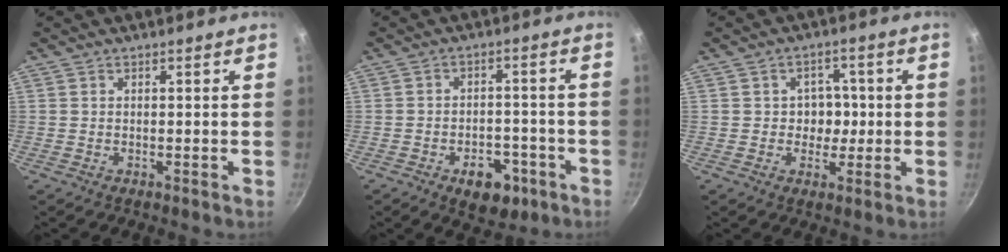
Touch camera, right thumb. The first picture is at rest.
{"total": 8.7, "force": [-5.4, 5.2, 4.4], "torque": [-0.034, 0.051, -0.076]}
{"total": 5.3, "force": [-0.1, 4.4, 3.0], "torque": [0.002, 0.010, -0.004]}